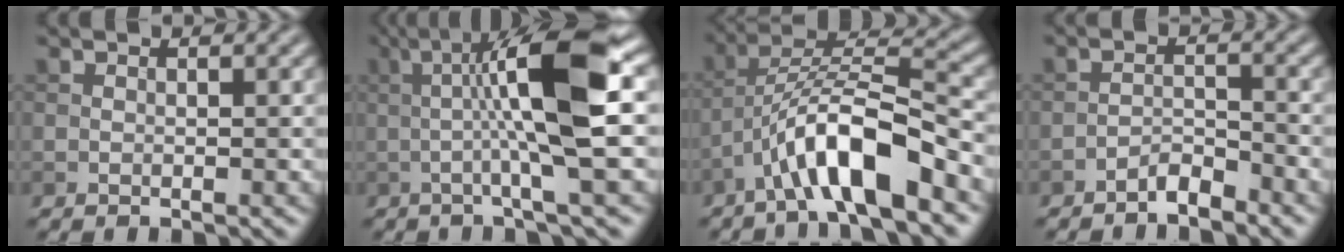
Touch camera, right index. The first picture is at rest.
{"total": 9.8, "force": [0.4, 1.2, 9.7], "torque": [-0.146, 0.016, 0.003]}
{"total": 8.5, "force": [-4.6, 2.0, 6.9], "torque": [-0.115, 0.018, -0.081]}
{"total": 2.1, "force": [-1.9, 0.4, 0.8], "torque": [-0.014, 0.009, -0.037]}